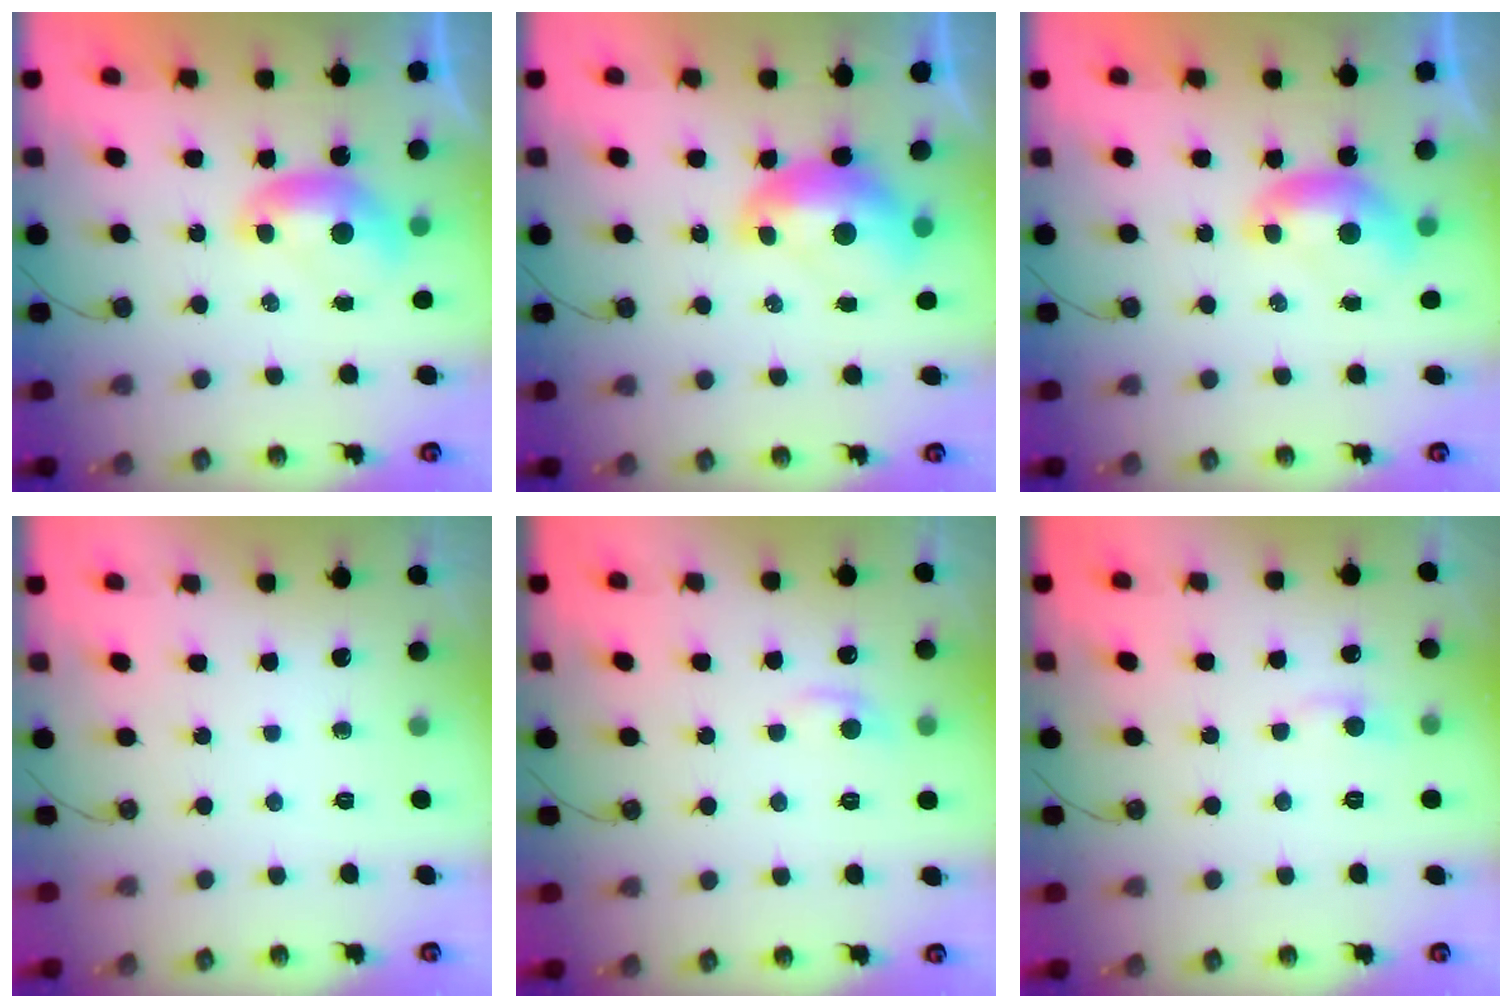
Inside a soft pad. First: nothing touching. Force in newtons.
{"total": 2.3, "press": 2.2, "slide": 0.7}
{"total": 0.0}
{"total": 0.0}
{"total": 0.6, "press": 0.3, "slide": 0.6}
{"total": 0.7, "press": 0.3, "slide": 0.7}